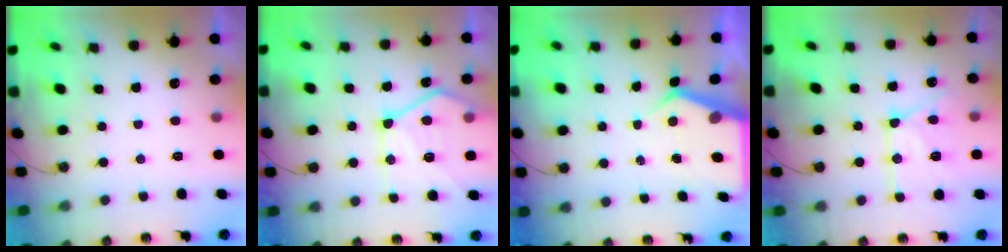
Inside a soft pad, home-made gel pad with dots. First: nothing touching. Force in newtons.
{"total": 16.9, "press": 16.8, "slide": 1.6}
{"total": 5.6, "press": 5.6, "slide": 0.6}
{"total": 14.1, "press": 14.1, "slide": 1.4}